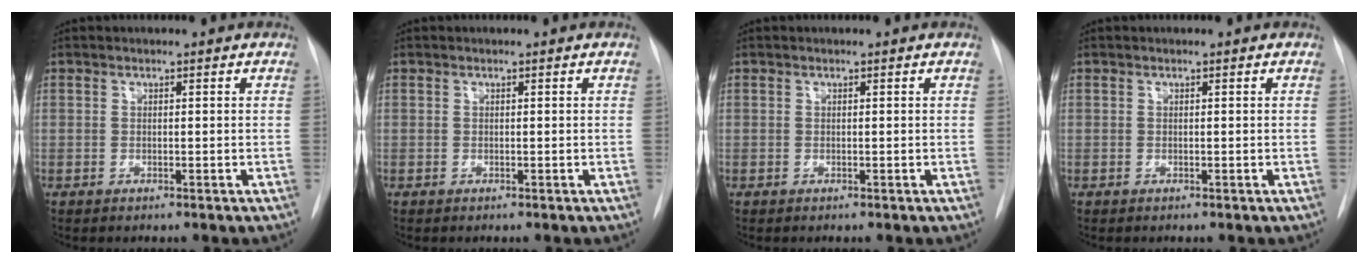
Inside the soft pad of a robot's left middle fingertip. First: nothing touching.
{"total": 0.0}
{"total": 0.0}
{"total": 0.0}